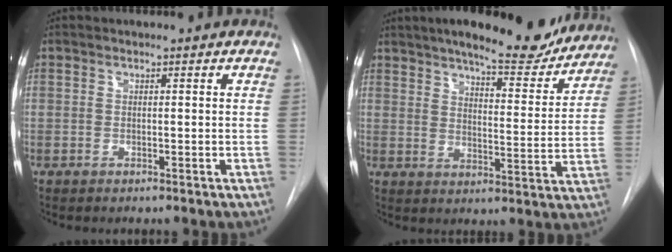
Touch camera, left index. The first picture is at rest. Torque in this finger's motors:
{"motor_torque": [0.36, -0.72, 0.82, 0.18]}